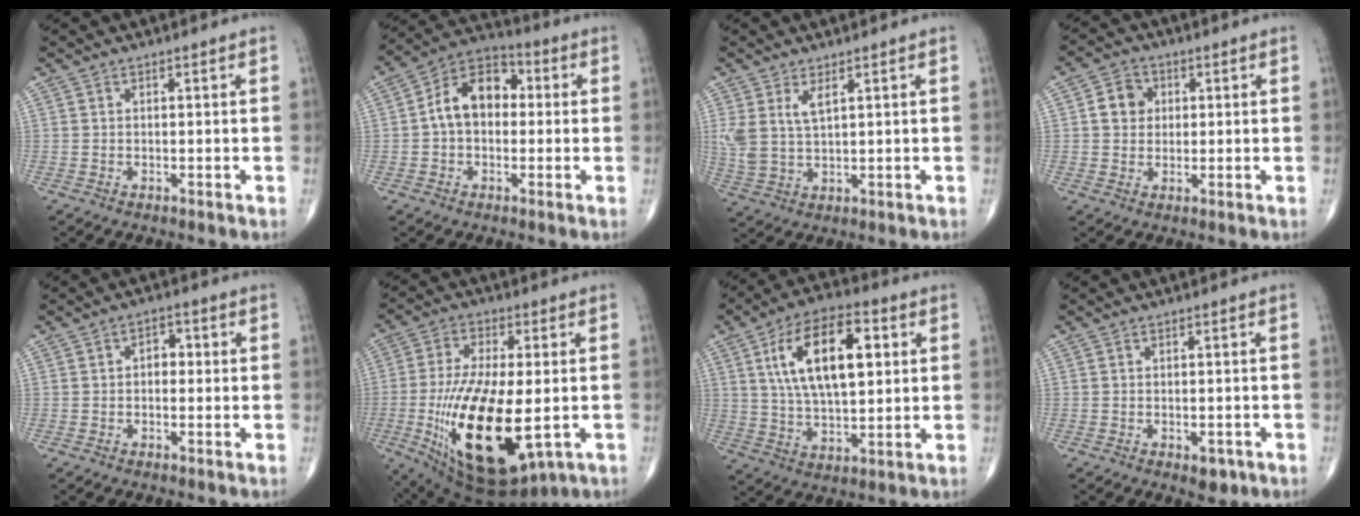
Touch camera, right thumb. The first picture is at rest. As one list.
[{"total": 11.2, "force": [0.6, 7.7, 8.2], "torque": [-0.117, 0.034, -0.004]}, {"total": 5.7, "force": [2.4, 2.5, 4.5], "torque": [-0.103, -0.009, 0.059]}, {"total": 5.3, "force": [0.9, 4.6, 2.4], "torque": [-0.019, 0.005, 0.009]}, {"total": 3.0, "force": [0.0, 2.1, 2.2], "torque": [-0.018, 0.013, -0.006]}, {"total": 22.5, "force": [-4.6, 9.5, 19.9], "torque": [-0.392, -0.023, -0.057]}, {"total": 17.5, "force": [4.7, 8.2, 14.7], "torque": [-0.241, 0.001, 0.082]}, {"total": 3.1, "force": [-1.4, 1.7, 2.1], "torque": [-0.017, 0.003, -0.013]}]